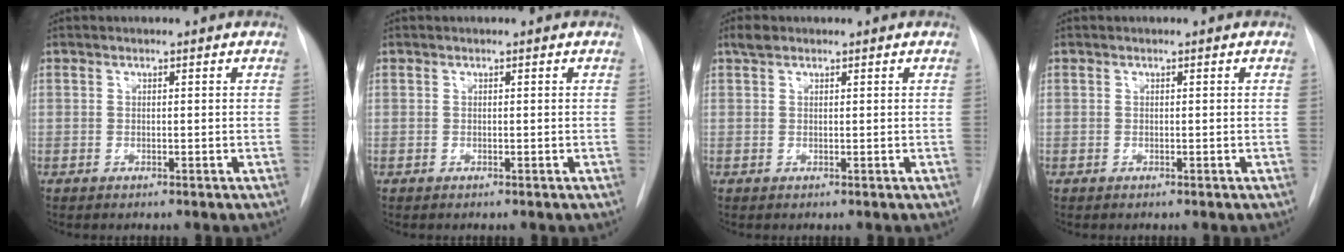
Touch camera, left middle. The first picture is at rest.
{"total": 0.0}
{"total": 1.6, "force": [1.2, 0.8, 0.7], "torque": [-0.015, 0.010, 0.021]}
{"total": 0.0}